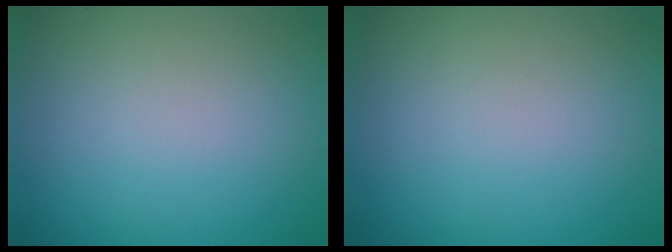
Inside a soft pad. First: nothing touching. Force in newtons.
{"total": 0.0}